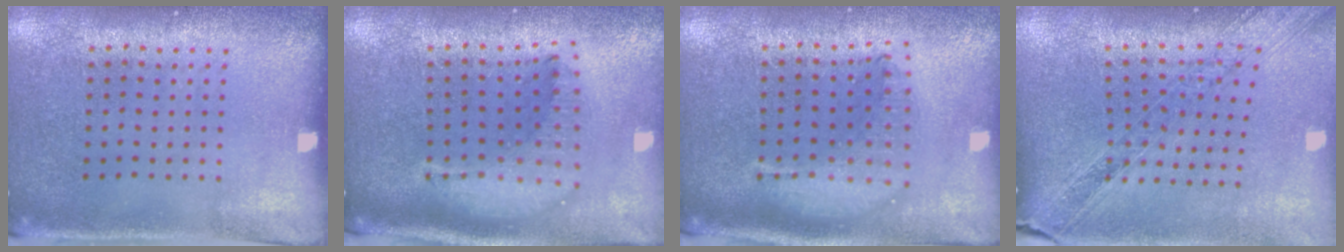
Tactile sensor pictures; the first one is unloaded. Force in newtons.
{"total": 1.8, "press": 1.5, "slide": 1.0}
{"total": 1.9, "press": 1.5, "slide": 1.1}
{"total": 1.6, "press": 1.5, "slide": 0.6}